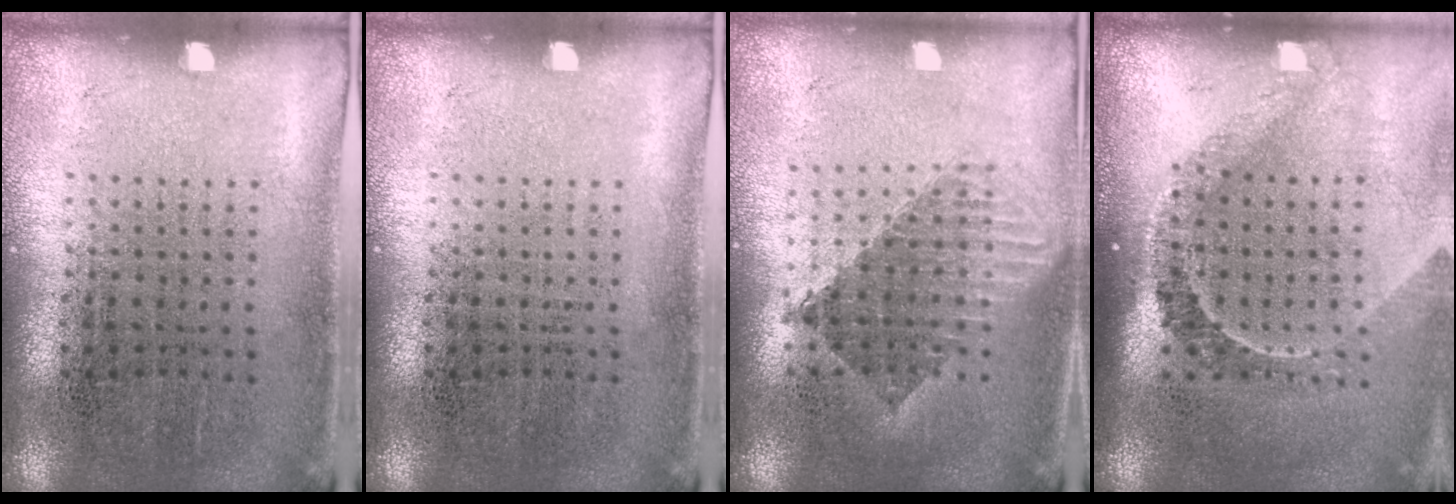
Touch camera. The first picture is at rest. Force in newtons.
{"total": 0.0}
{"total": 1.6, "press": 1.3, "slide": 0.9}
{"total": 2.2, "press": 1.5, "slide": 1.5}